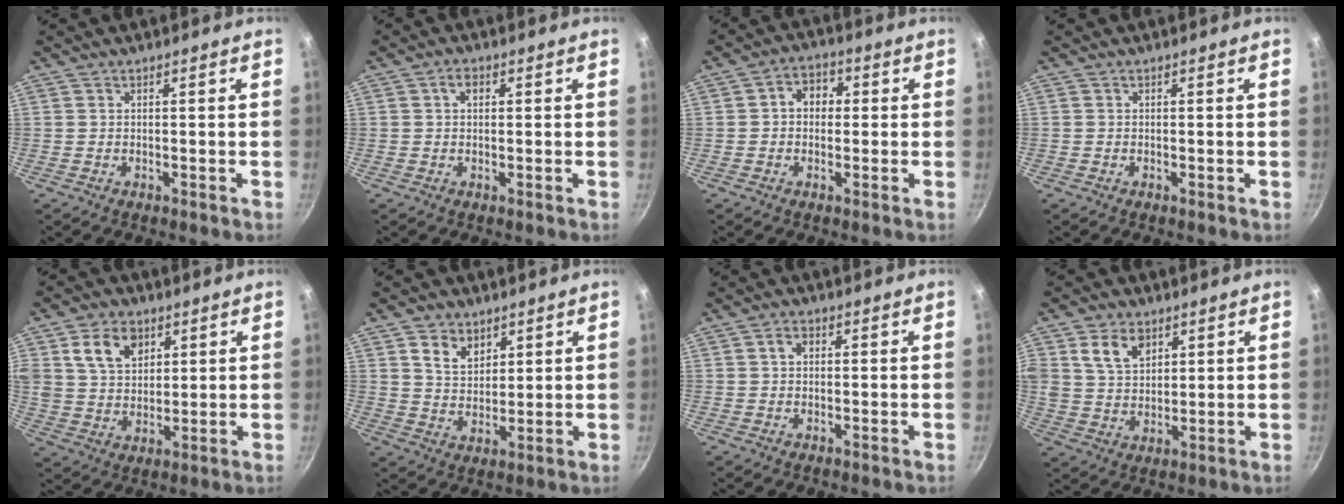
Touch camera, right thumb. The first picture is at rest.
{"total": 2.1, "force": [0.6, 1.5, 1.4], "torque": [-0.016, 0.003, 0.007]}
{"total": 5.4, "force": [0.5, 4.3, 3.1], "torque": [-0.018, 0.012, -0.004]}
{"total": 0.0}
{"total": 10.2, "force": [4.2, 7.2, 5.8], "torque": [-0.082, -0.012, 0.075]}
{"total": 7.0, "force": [3.3, 5.0, 3.6], "torque": [-0.037, -0.018, 0.062]}
{"total": 2.4, "force": [0.5, 1.8, 1.5], "torque": [-0.015, 0.005, 0.007]}
{"total": 8.4, "force": [3.7, 5.8, 4.8], "torque": [-0.070, -0.016, 0.070]}